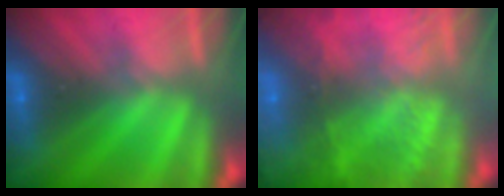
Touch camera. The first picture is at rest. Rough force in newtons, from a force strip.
{"total": 5.8}